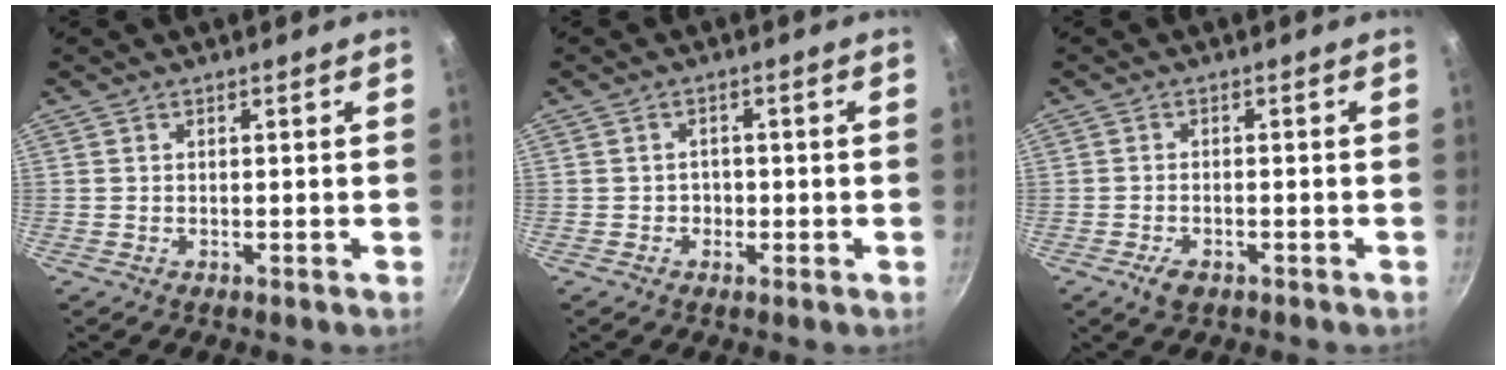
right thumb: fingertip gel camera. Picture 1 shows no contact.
{"total": 2.0, "force": [-0.6, 1.9, 0.5], "torque": [0.009, 0.003, -0.008]}
{"total": 3.3, "force": [-1.9, 1.6, 2.2], "torque": [-0.045, 0.009, -0.033]}